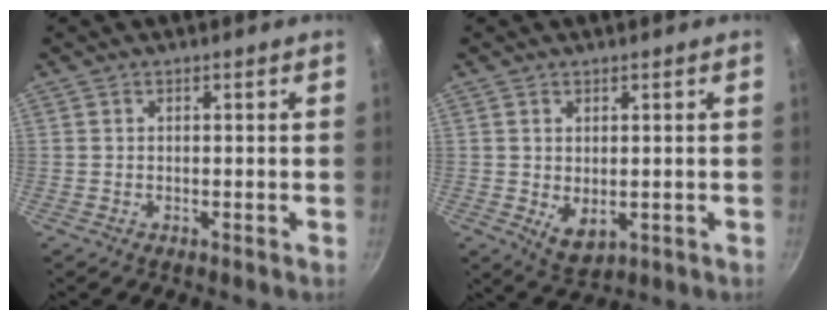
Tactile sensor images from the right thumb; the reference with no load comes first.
{"total": 4.5, "force": [0.1, 2.9, 3.4], "torque": [-0.053, -0.019, 0.012]}